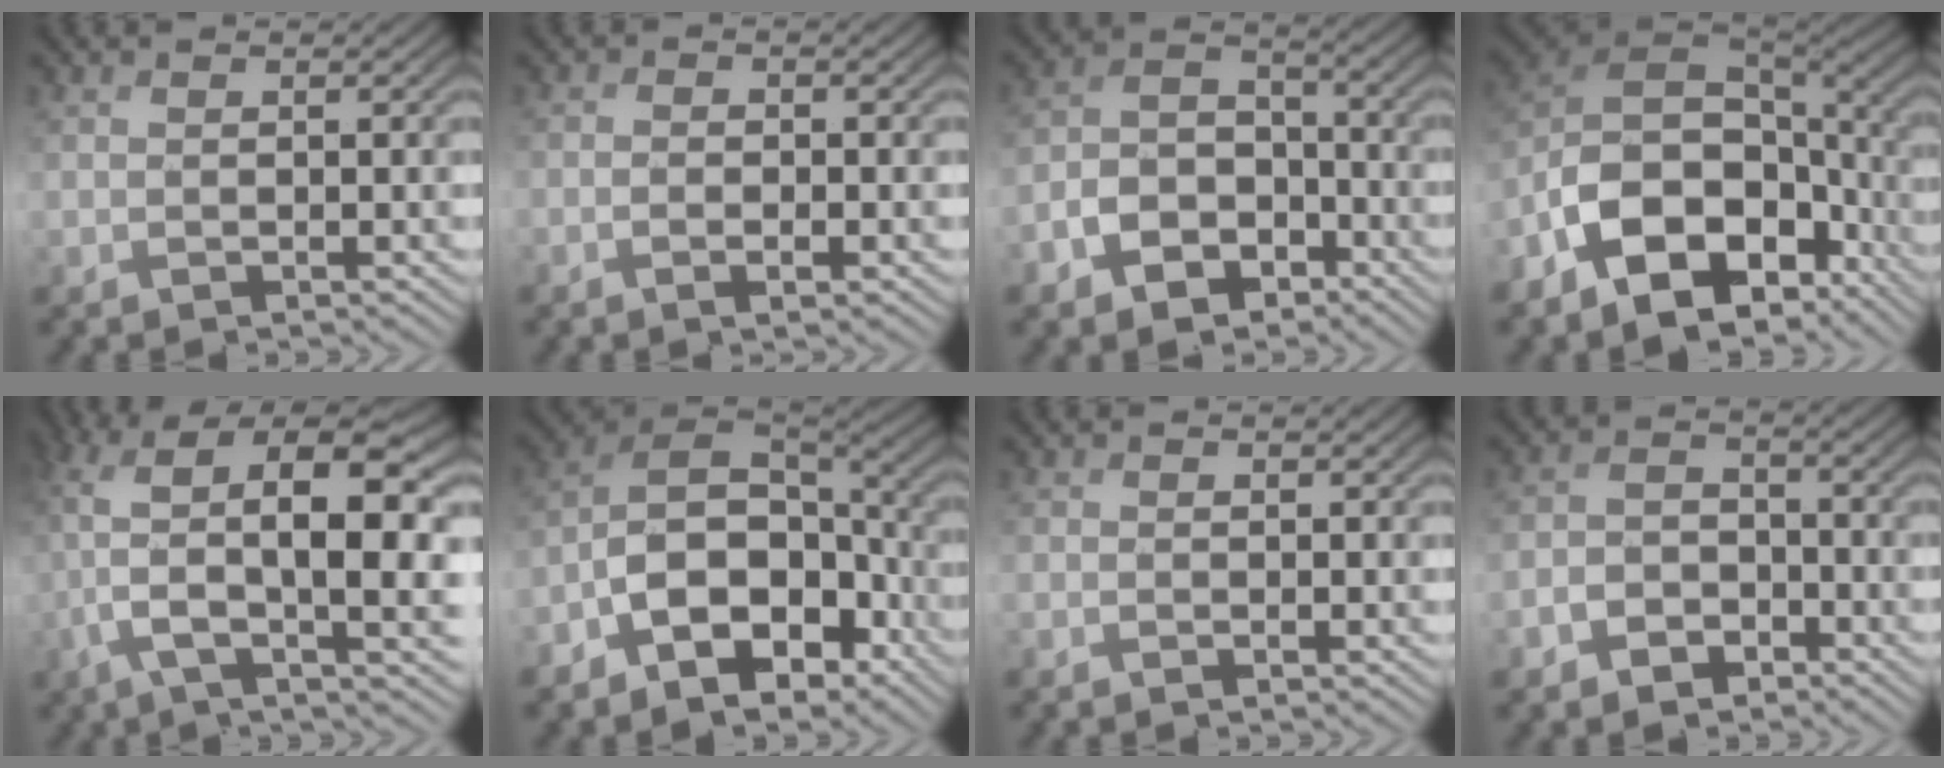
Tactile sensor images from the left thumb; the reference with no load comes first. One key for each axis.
{"total": 1.6, "fx": -1.3, "fy": 0.6, "fz": 0.8, "tx": -0.005, "ty": 0.000, "tz": -0.028}
{"total": 7.6, "fx": -5.1, "fy": 4.8, "fz": 3.1, "tx": -0.060, "ty": -0.003, "tz": -0.109}
{"total": 15.6, "fx": -6.8, "fy": 10.1, "fz": 9.7, "tx": -0.221, "ty": -0.031, "tz": -0.123}
{"total": 12.8, "fx": -0.2, "fy": 4.8, "fz": 11.9, "tx": -0.242, "ty": -0.011, "tz": -0.005}
{"total": 12.4, "fx": -6.0, "fy": 7.5, "fz": 7.9, "tx": -0.145, "ty": -0.014, "tz": -0.127}
{"total": 0.5, "fx": -0.4, "fy": 0.2, "fz": 0.2, "tx": 0.004, "ty": 0.002, "tz": -0.012}
{"total": 4.2, "fx": -3.2, "fy": 2.3, "fz": 1.2, "tx": -0.018, "ty": 0.002, "tz": -0.075}